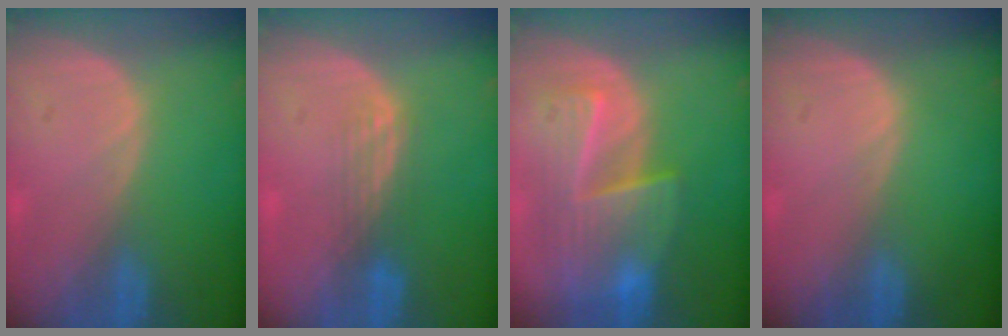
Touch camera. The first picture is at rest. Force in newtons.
{"total": 3.0, "press": 2.5, "slide": 1.6}
{"total": 8.7, "press": 8.1, "slide": 3.1}
{"total": 0.0}